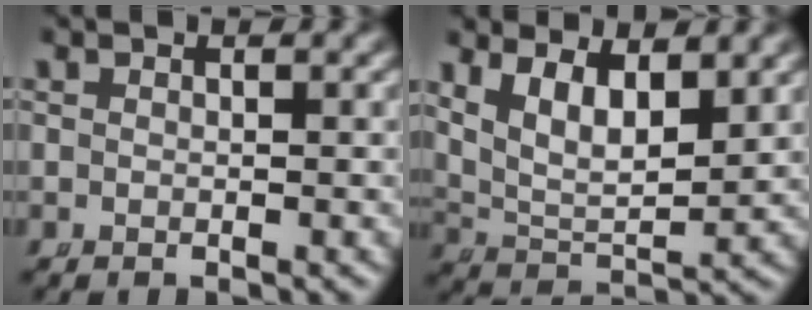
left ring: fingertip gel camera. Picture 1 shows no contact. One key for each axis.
{"total": 8.0, "fx": 2.5, "fy": 5.6, "fz": 5.1, "tx": -0.107, "ty": -0.013, "tz": 0.042}